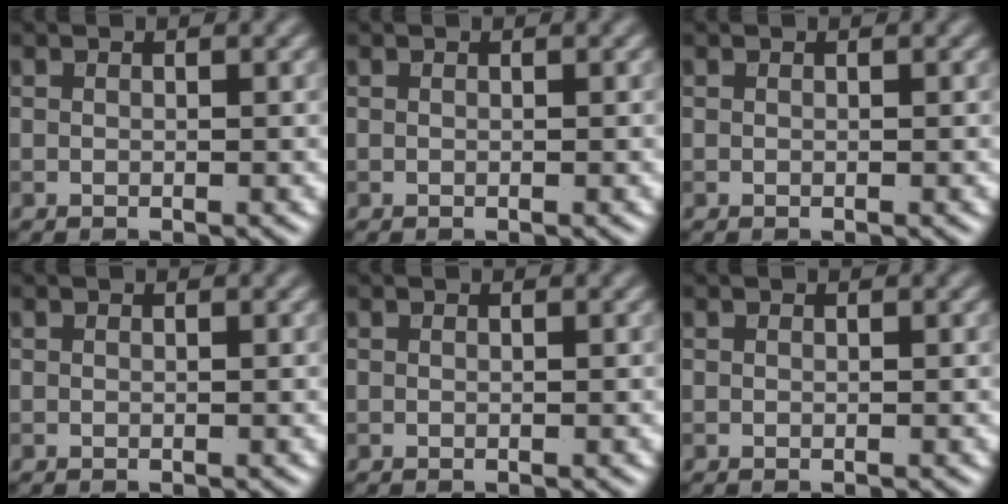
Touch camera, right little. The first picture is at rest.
{"total": 0.0}
{"total": 0.0}
{"total": 0.0}
{"total": 0.0}
{"total": 0.0}